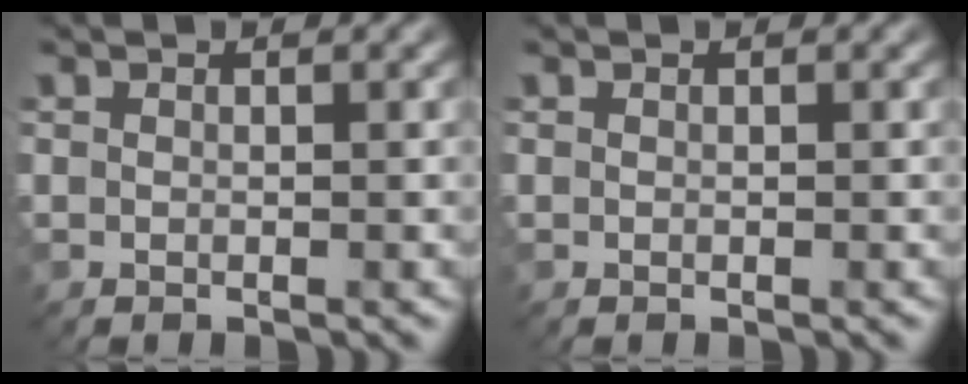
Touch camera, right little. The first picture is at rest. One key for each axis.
{"total": 0.0}